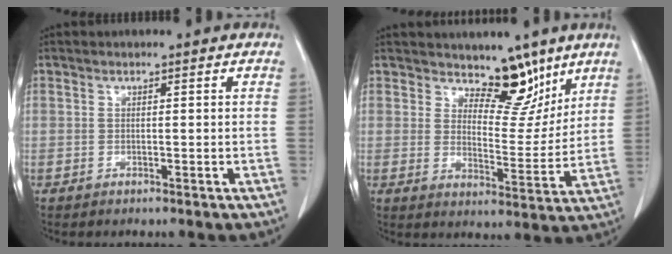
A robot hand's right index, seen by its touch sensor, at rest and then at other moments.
{"total": 8.0, "force": [6.1, 3.5, 3.8], "torque": [-0.037, -0.012, 0.096]}